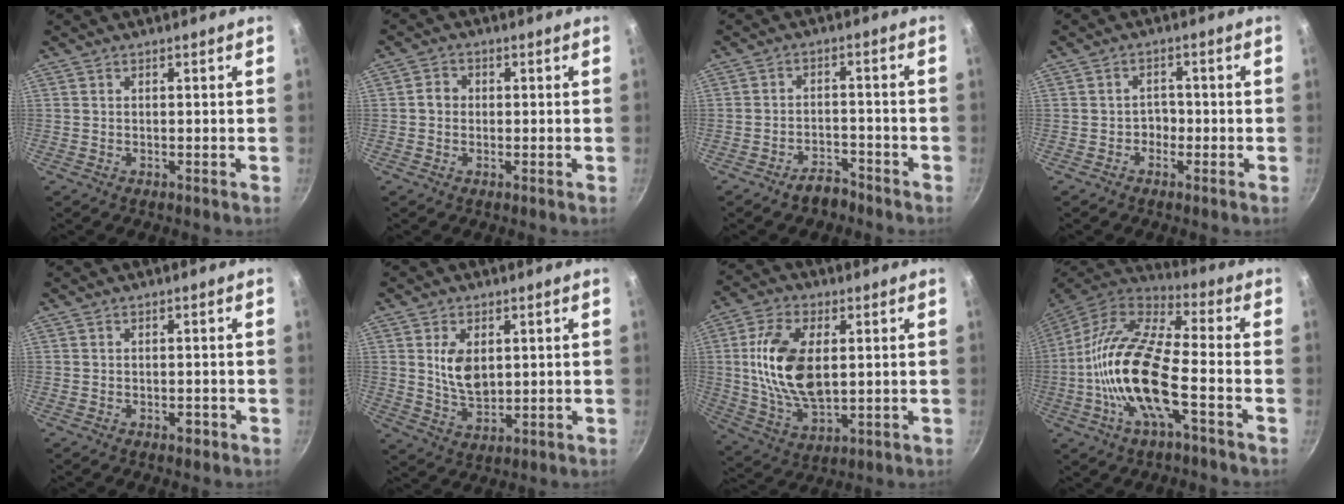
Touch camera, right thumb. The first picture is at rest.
{"total": 2.7, "force": [-0.1, 2.4, 1.2], "torque": [-0.010, 0.008, -0.007]}
{"total": 4.3, "force": [-3.6, 2.0, 1.5], "torque": [-0.018, 0.026, -0.059]}
{"total": 2.5, "force": [-1.0, 2.0, 1.0], "torque": [0.007, 0.011, -0.025]}
{"total": 1.1, "force": [-0.6, 0.6, 0.7], "torque": [-0.006, 0.003, -0.011]}
{"total": 9.3, "force": [1.6, 5.5, 7.4], "torque": [-0.126, -0.014, 0.042]}
{"total": 16.1, "force": [2.0, 8.6, 13.5], "torque": [-0.260, -0.008, 0.044]}
{"total": 19.5, "force": [-4.9, 6.4, 17.7], "torque": [-0.371, 0.030, -0.094]}